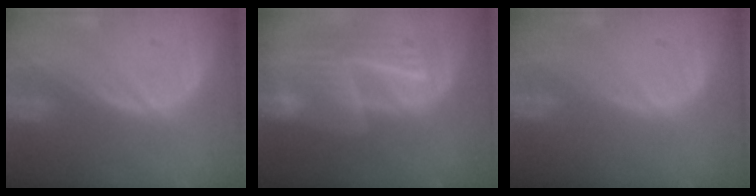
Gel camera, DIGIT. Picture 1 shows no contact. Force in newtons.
{"total": 9.5, "press": 8.4, "slide": 4.5}
{"total": 0.0}